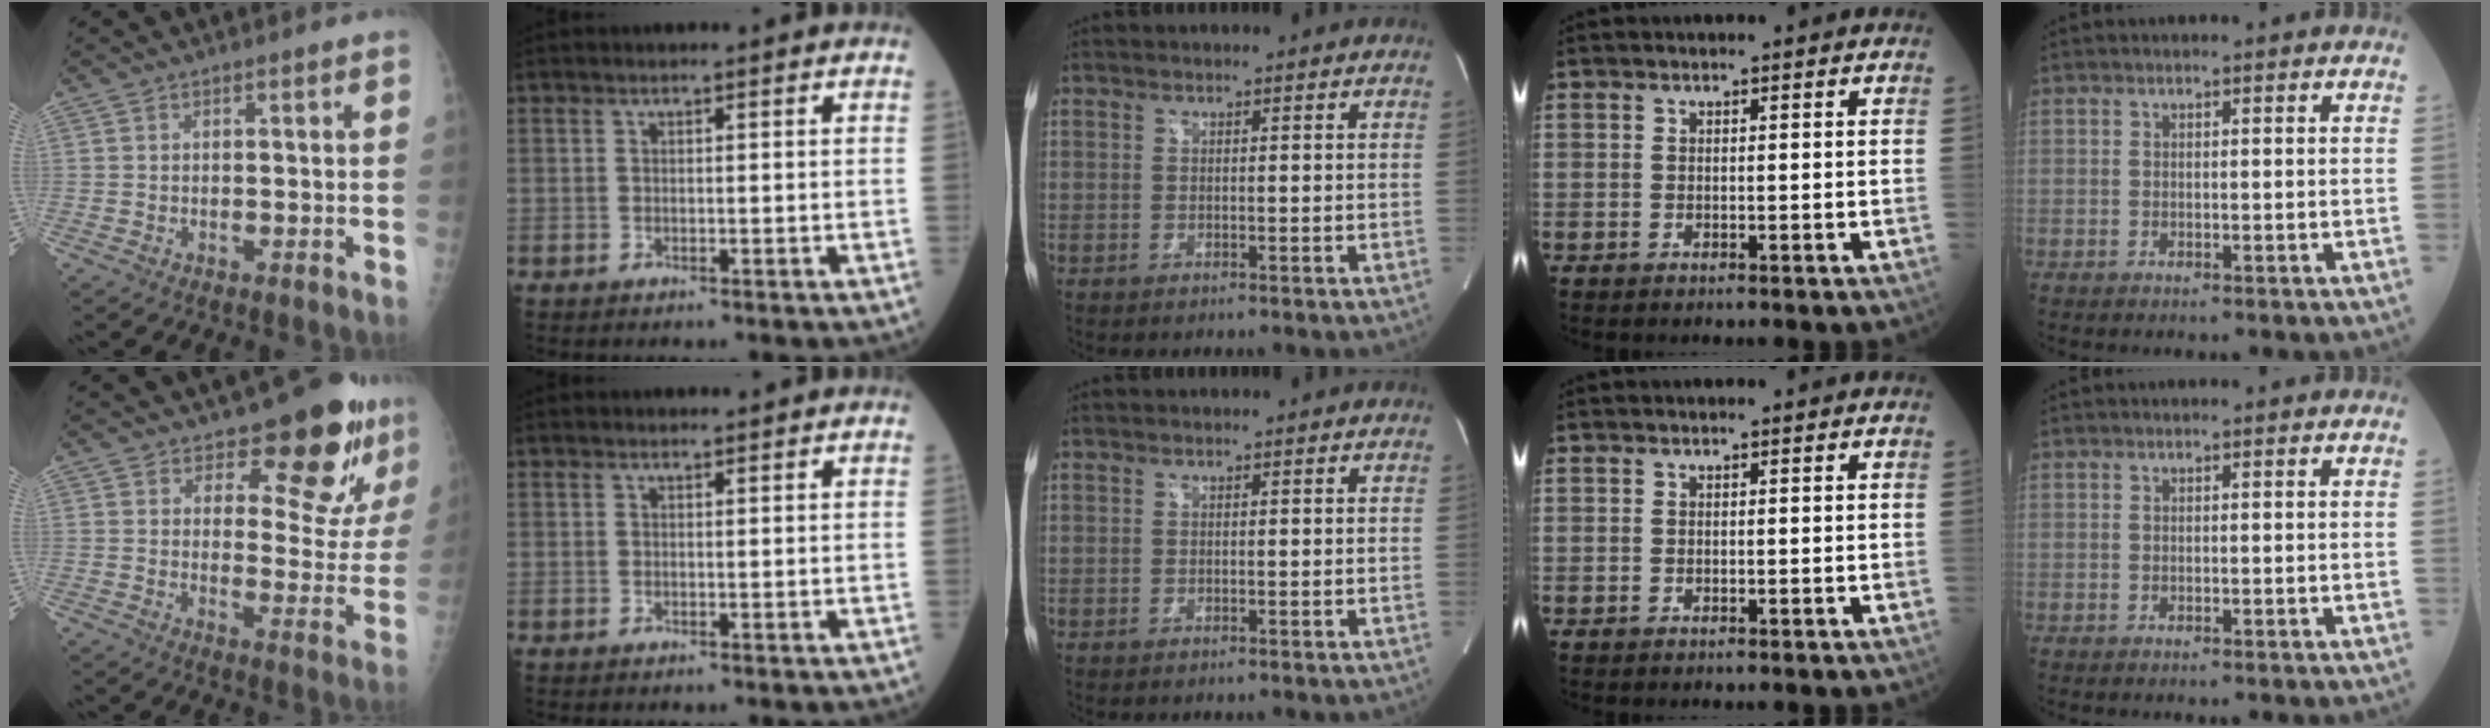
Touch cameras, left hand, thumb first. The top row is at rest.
{"thumb": {"total": 13.0, "force": [10.1, 5.2, 6.2], "torque": [-0.036, -0.084, 0.124]}, "index": {"total": 0.8, "force": [0.8, 0.2, 0.1], "torque": [-0.008, 0.001, 0.012]}}